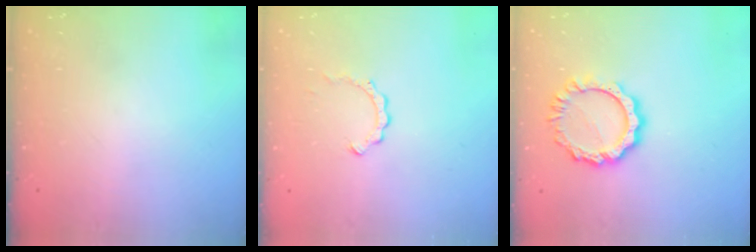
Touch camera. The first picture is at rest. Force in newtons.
{"total": 2.4, "press": 2.4, "slide": 0.2}
{"total": 9.8, "press": 9.8, "slide": 0.9}